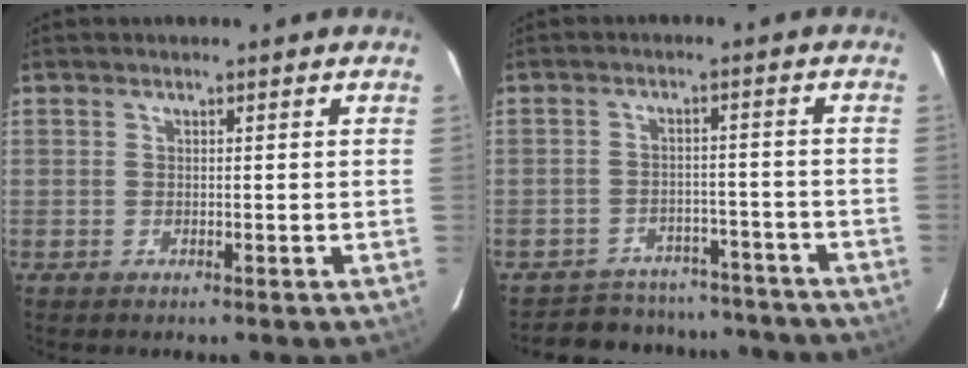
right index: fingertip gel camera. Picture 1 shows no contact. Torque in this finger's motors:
{"motor_torque": [0.93, -1.21, 0.20, 0.02]}